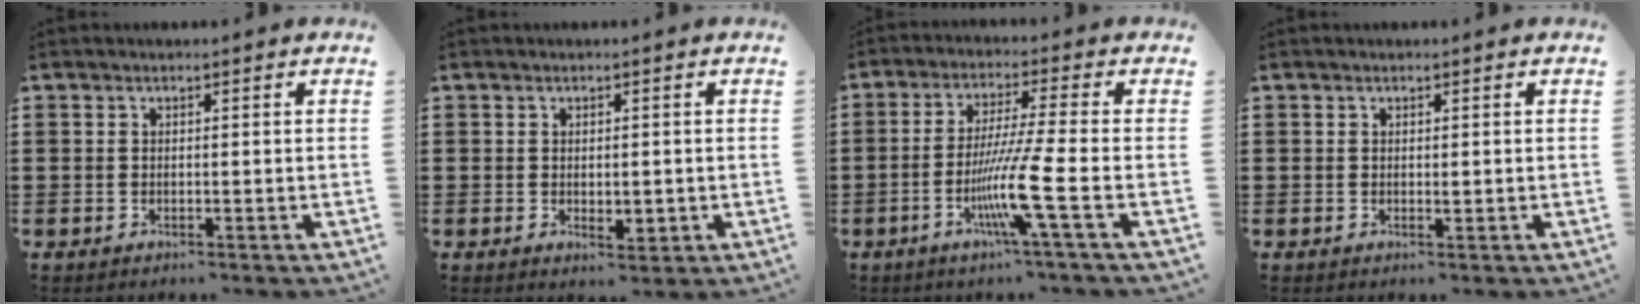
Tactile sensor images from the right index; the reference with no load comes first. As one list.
[{"total": 1.7, "force": [-0.1, 1.1, 1.3], "torque": [-0.025, 0.004, -0.002]}, {"total": 9.5, "force": [-3.4, -0.7, 8.8], "torque": [-0.183, -0.025, -0.071]}, {"total": 0.7, "force": [0.1, 0.3, 0.6], "torque": [-0.012, 0.001, 0.002]}]